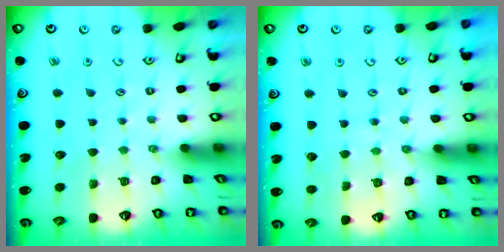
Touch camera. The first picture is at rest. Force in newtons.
{"total": 4.2, "press": 4.1, "slide": 0.6}